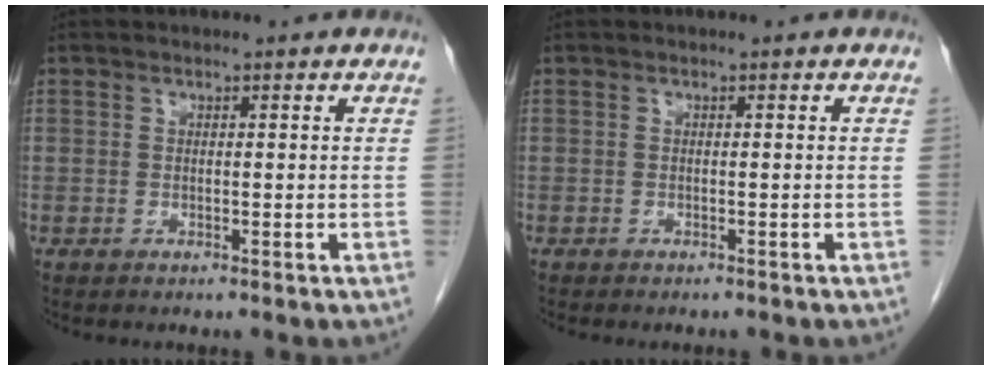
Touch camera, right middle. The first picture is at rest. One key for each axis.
{"total": 2.1, "fx": -1.8, "fy": 0.4, "fz": 0.8, "tx": -0.017, "ty": -0.006, "tz": -0.020}